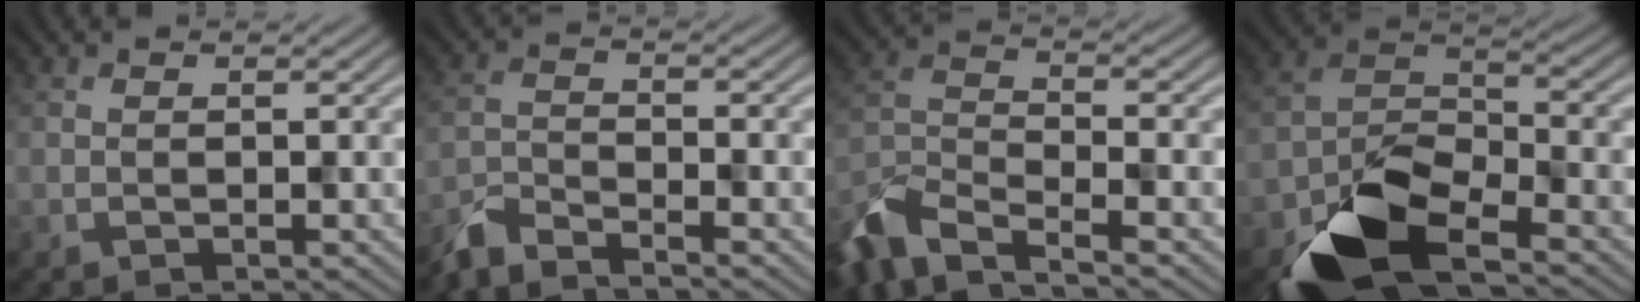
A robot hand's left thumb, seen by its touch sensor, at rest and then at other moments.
{"total": 4.5, "force": [-4.2, 0.6, 1.5], "torque": [-0.038, -0.007, -0.091]}
{"total": 8.6, "force": [-6.7, 2.4, 4.8], "torque": [-0.108, -0.014, -0.146]}
{"total": 11.8, "force": [-7.5, 5.2, 7.4], "torque": [-0.140, -0.011, -0.149]}